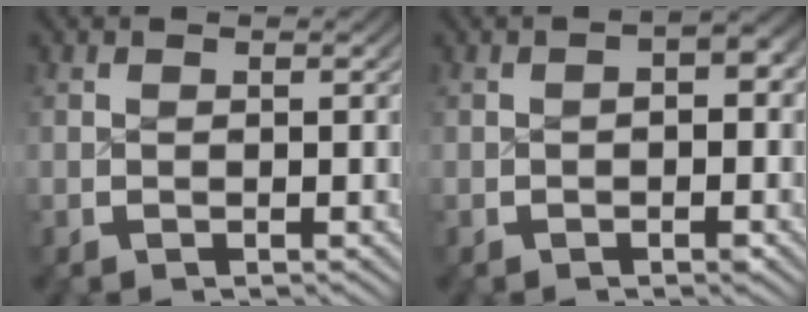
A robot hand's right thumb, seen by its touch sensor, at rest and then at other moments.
{"total": 2.0, "force": [-0.4, 1.1, 1.6], "torque": [-0.020, -0.003, -0.005]}